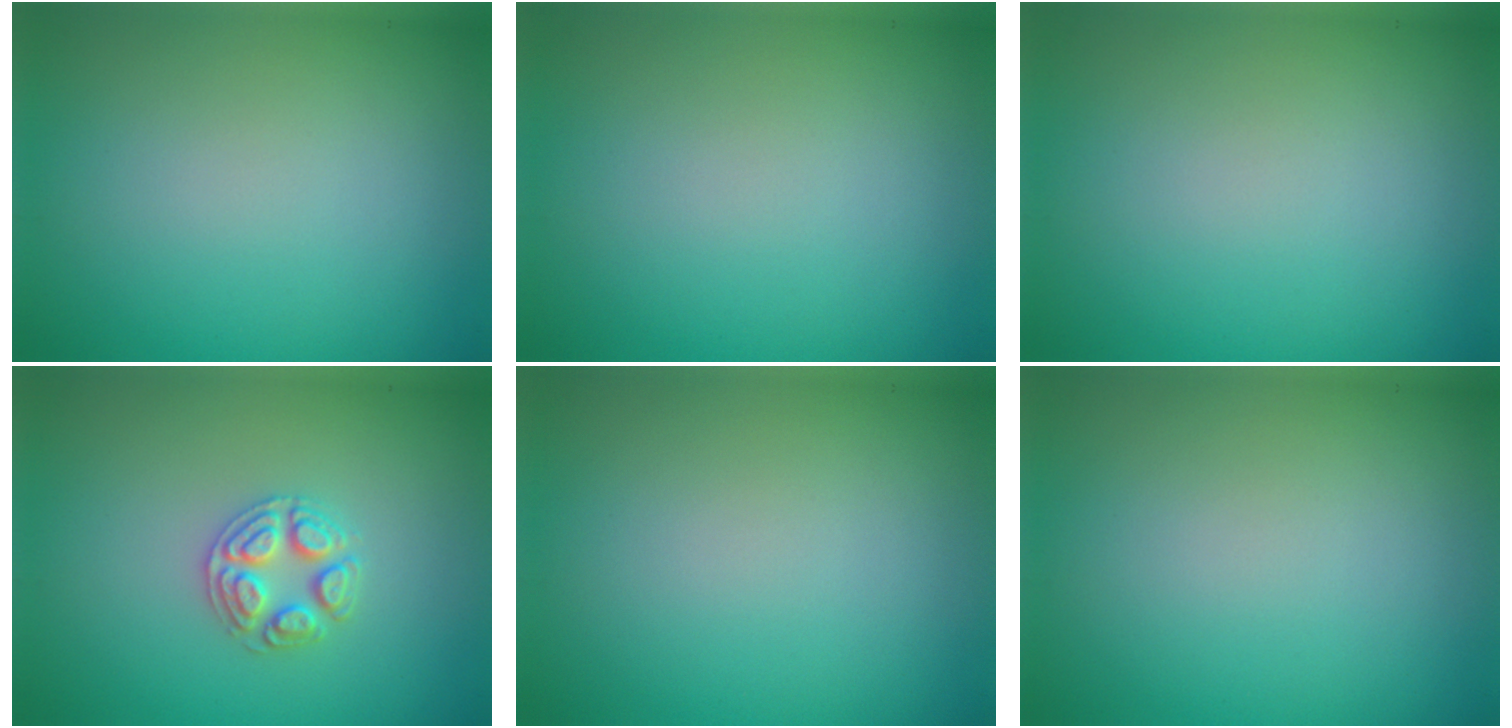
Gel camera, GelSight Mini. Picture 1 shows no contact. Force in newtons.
{"total": 0.0}
{"total": 0.0}
{"total": 2.5, "press": 2.5, "slide": 0.4}
{"total": 0.0}
{"total": 0.0}